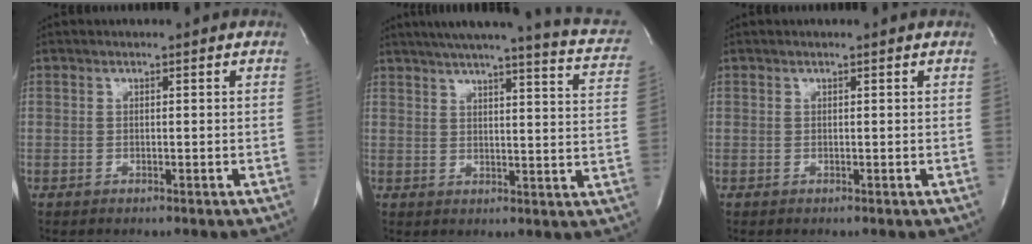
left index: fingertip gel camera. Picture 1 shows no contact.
{"total": 20.3, "force": [16.9, 2.0, 11.0], "torque": [-0.152, -0.009, 0.194]}
{"total": 0.6, "force": [0.6, 0.0, 0.2], "torque": [-0.005, 0.003, 0.009]}